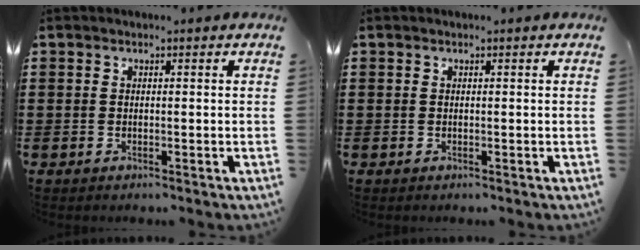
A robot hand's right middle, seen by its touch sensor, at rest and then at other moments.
{"total": 0.0}